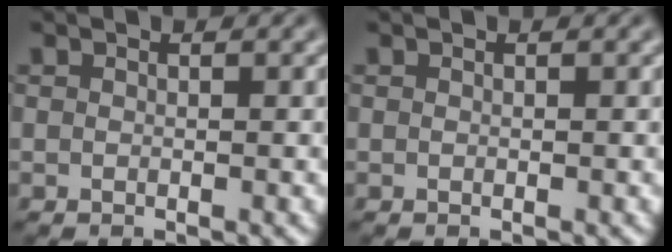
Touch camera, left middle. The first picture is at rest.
{"total": 0.0}